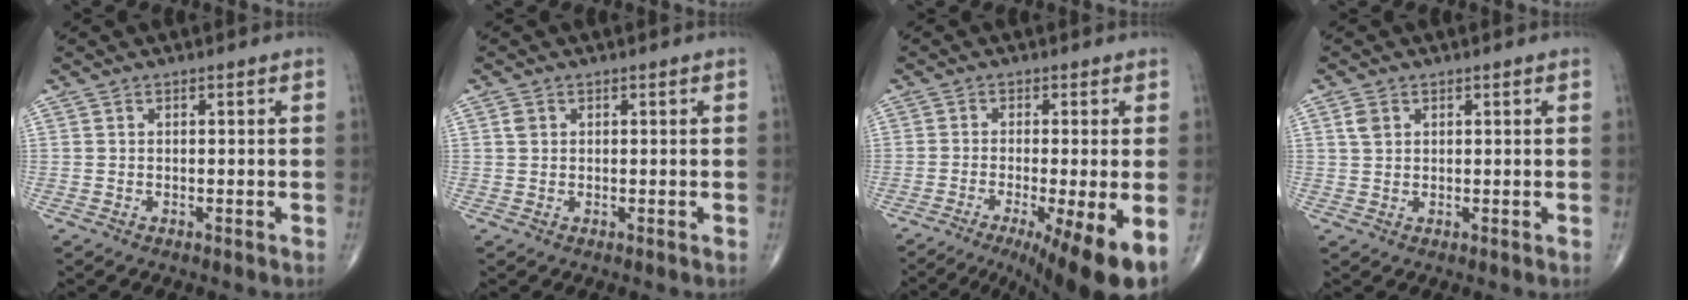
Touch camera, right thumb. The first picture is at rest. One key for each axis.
{"total": 1.2, "fx": 0.4, "fy": 1.0, "fz": 0.6, "tx": -0.008, "ty": 0.003, "tz": 0.007}
{"total": 12.9, "fx": -6.1, "fy": 1.6, "fz": 11.2, "tx": -0.138, "ty": -0.015, "tz": -0.094}
{"total": 2.3, "fx": 1.0, "fy": 1.6, "fz": 1.3, "tx": -0.022, "ty": 0.001, "tz": 0.020}